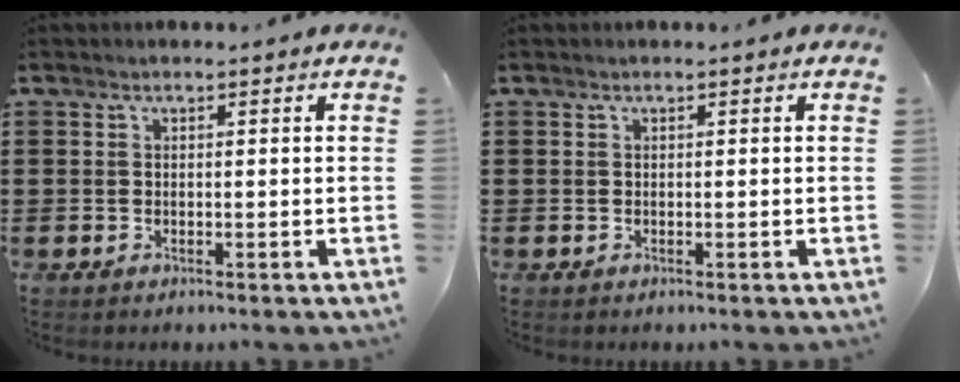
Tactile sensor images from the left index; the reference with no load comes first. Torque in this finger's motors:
{"motor_torque": [-0.02, 0.00, 0.01, 0.00]}